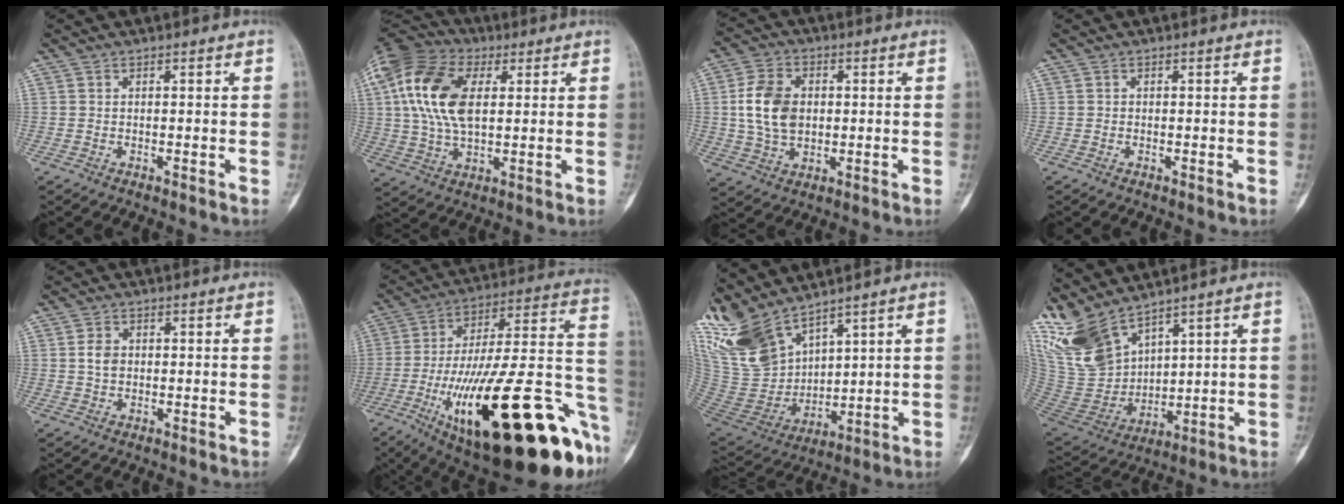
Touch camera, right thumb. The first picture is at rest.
{"total": 18.1, "force": [4.2, 10.3, 14.3], "torque": [-0.289, 0.008, 0.069]}
{"total": 10.8, "force": [1.0, 7.6, 7.6], "torque": [-0.131, 0.002, 0.023]}
{"total": 0.0}
{"total": 3.0, "force": [0.4, 2.2, 2.0], "torque": [-0.030, 0.002, 0.009]}
{"total": 39.0, "force": [-14.7, 11.5, 34.2], "torque": [-0.465, 0.040, -0.222]}
{"total": 16.7, "force": [13.4, 6.0, 7.9], "torque": [-0.144, -0.063, 0.289]}
{"total": 14.9, "force": [12.0, 5.5, 7.0], "torque": [-0.127, -0.060, 0.264]}